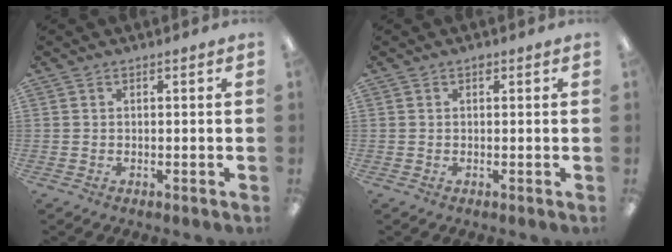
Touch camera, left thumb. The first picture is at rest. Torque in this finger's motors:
{"motor_torque": [0.14, 0.03, 0.16, -0.15, 0.03]}